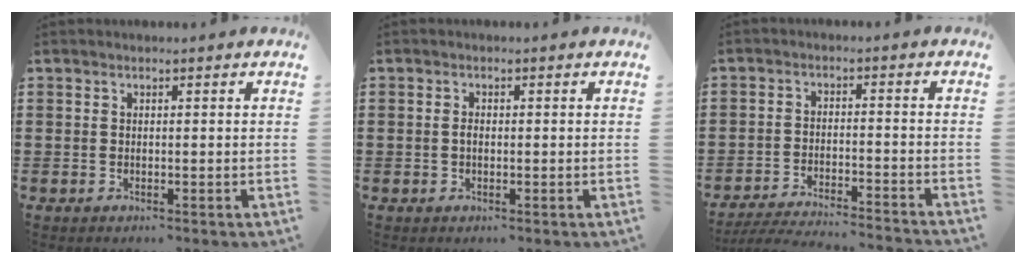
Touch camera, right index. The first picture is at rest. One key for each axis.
{"total": 1.1, "fx": -0.2, "fy": 0.6, "fz": 0.9, "tx": -0.019, "ty": 0.001, "tz": -0.004}
{"total": 4.5, "fx": -4.4, "fy": -0.2, "fz": 1.1, "tx": -0.034, "ty": -0.012, "tz": -0.092}